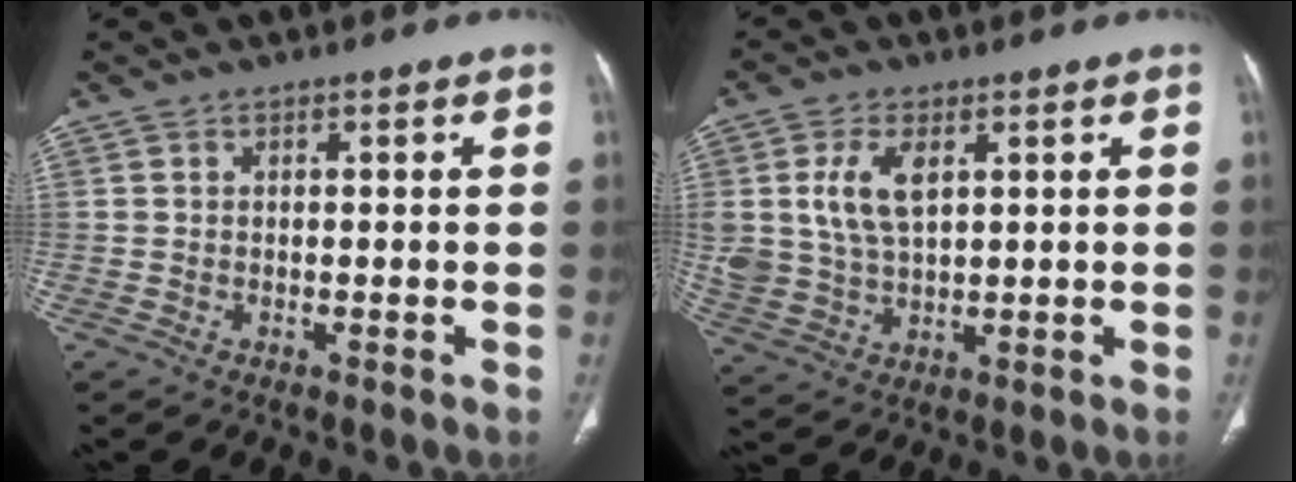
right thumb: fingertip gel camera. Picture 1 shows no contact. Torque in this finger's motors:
{"motor_torque": [0.12, 0.05, 0.25, 0.29, 0.36]}